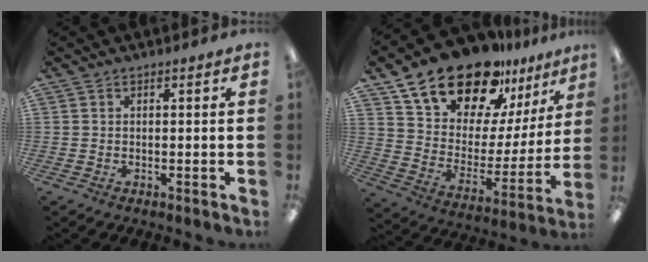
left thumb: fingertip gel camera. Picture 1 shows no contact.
{"total": 21.3, "force": [17.4, 9.3, 8.0], "torque": [-0.155, -0.120, 0.312]}